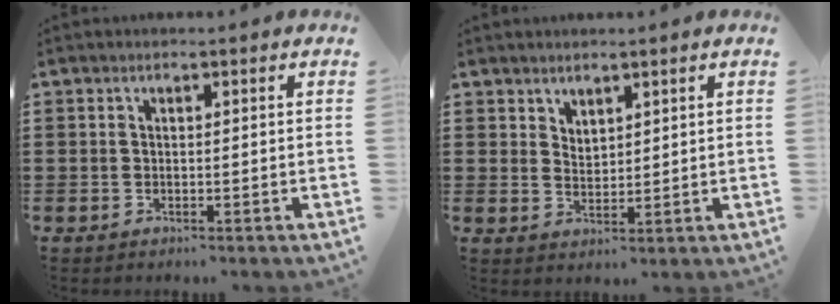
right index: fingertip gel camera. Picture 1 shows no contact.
{"total": 2.3, "force": [2.1, 0.9, 0.0], "torque": [-0.003, 0.003, 0.042]}